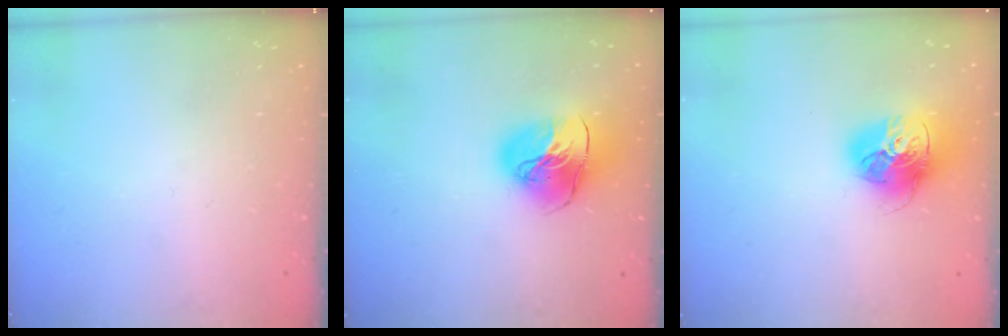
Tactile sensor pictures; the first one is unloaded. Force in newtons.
{"total": 16.4, "press": 16.3, "slide": 1.7}
{"total": 16.9, "press": 16.9, "slide": 1.7}